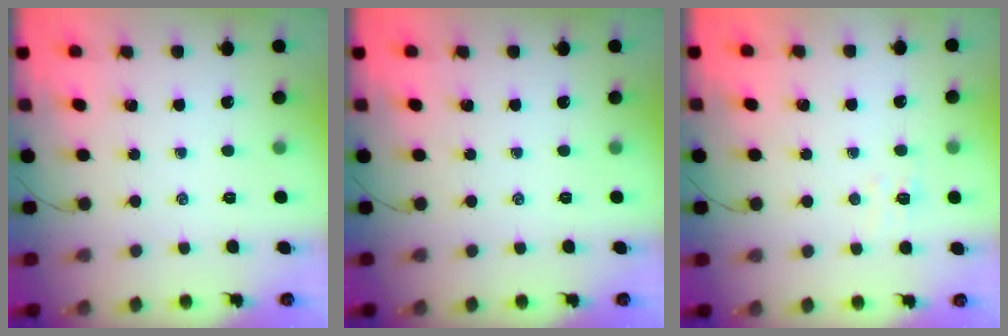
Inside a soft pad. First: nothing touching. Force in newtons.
{"total": 0.0}
{"total": 5.0, "press": 4.9, "slide": 1.0}